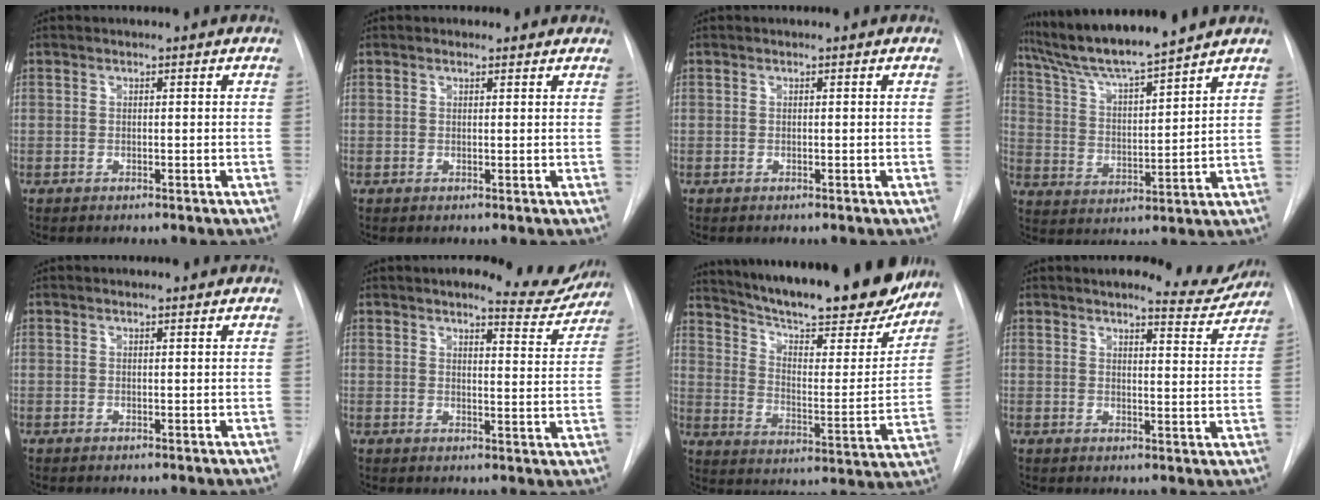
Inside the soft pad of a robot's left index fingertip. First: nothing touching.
{"total": 1.4, "force": [1.1, 0.7, 0.4], "torque": [-0.008, 0.007, 0.012]}
{"total": 0.0}
{"total": 12.8, "force": [11.5, -0.6, 5.5], "torque": [-0.104, 0.009, 0.209]}
{"total": 0.7, "force": [0.7, 0.0, 0.0], "torque": [-0.008, 0.002, 0.010]}
{"total": 7.9, "force": [7.5, 1.6, 2.0], "torque": [-0.014, -0.023, 0.080]}
{"total": 28.8, "force": [24.5, 5.4, 14.3], "torque": [-0.228, -0.041, 0.329]}
{"total": 7.3, "force": [7.1, 1.2, 1.5], "torque": [-0.013, -0.023, 0.076]}